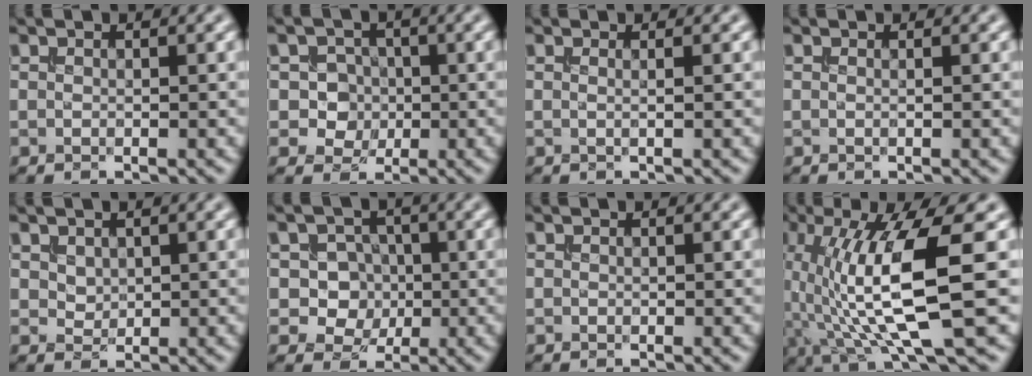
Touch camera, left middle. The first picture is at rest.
{"total": 3.1, "force": [-0.1, 2.9, 1.1], "torque": [0.001, 0.003, -0.014]}
{"total": 1.1, "force": [0.2, 0.5, 1.0], "torque": [-0.006, -0.003, -0.010]}
{"total": 0.5, "force": [0.1, 0.2, 0.4], "torque": [-0.005, -0.002, -0.006]}
{"total": 1.2, "force": [0.6, 1.0, 0.4], "torque": [-0.008, -0.005, 0.016]}
{"total": 4.3, "force": [0.1, 3.9, 1.8], "torque": [-0.009, 0.005, -0.012]}
{"total": 0.0}
{"total": 10.7, "force": [0.1, 2.5, 10.4], "torque": [-0.176, -0.003, 0.007]}